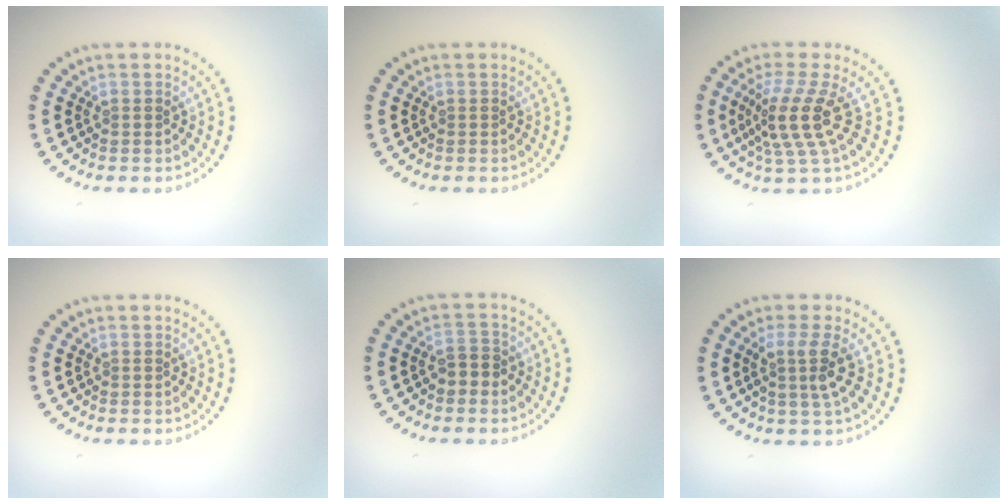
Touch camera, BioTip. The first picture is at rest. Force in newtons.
{"total": 0.0}
{"total": 4.4, "press": 3.1, "slide": 3.1}
{"total": 0.0}
{"total": 1.8, "press": 1.7, "slide": 0.5}
{"total": 2.7, "press": 2.0, "slide": 1.8}